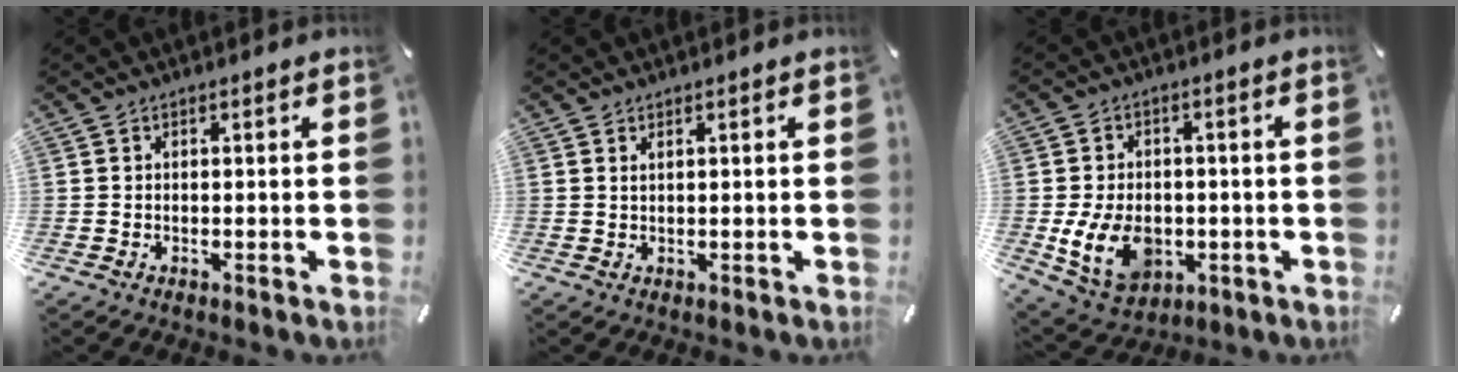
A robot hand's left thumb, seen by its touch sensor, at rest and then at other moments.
{"total": 1.0, "force": [0.6, 0.3, 0.7], "torque": [-0.015, 0.000, 0.010]}
{"total": 12.1, "force": [-2.7, 8.9, 7.7], "torque": [-0.162, 0.006, -0.046]}